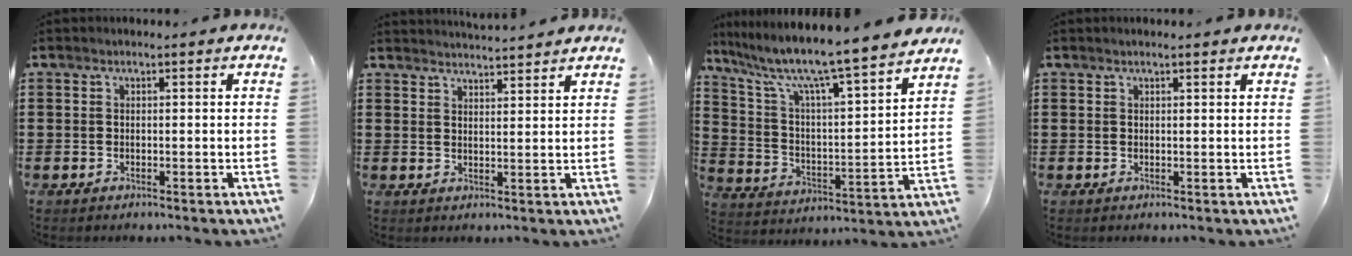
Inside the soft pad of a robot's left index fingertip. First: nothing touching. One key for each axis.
{"total": 2.9, "fx": 2.9, "fy": -0.4, "fz": 0.0, "tx": -0.007, "ty": -0.012, "tz": 0.054}
{"total": 8.5, "fx": 7.4, "fy": -0.2, "fz": 4.3, "tx": -0.117, "ty": -0.066, "tz": 0.113}
{"total": 0.6, "fx": 0.5, "fy": 0.0, "fz": 0.4, "tx": -0.009, "ty": -0.001, "tz": 0.009}